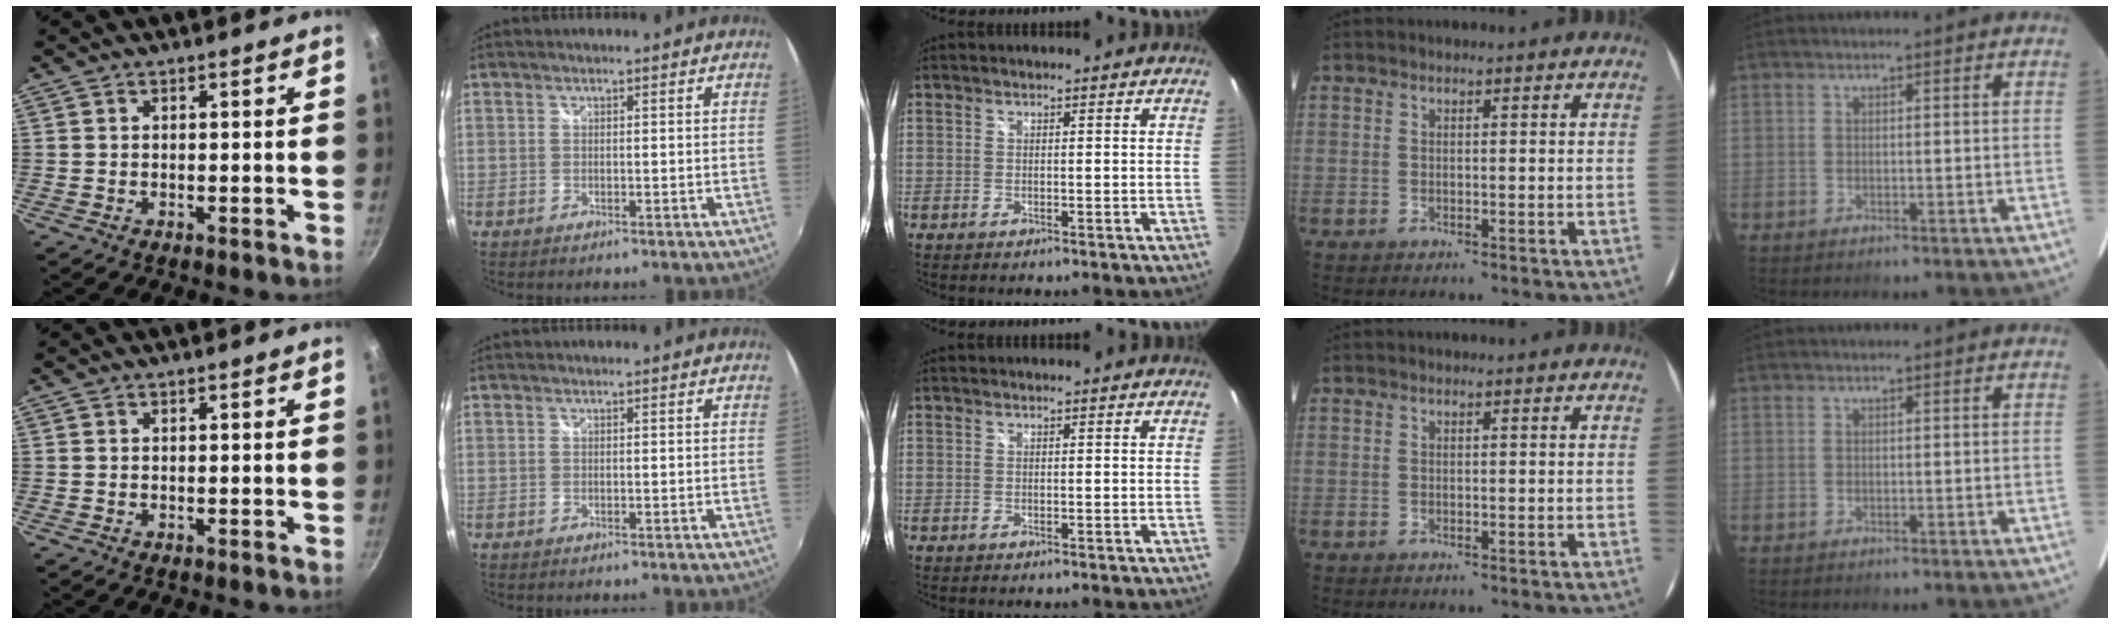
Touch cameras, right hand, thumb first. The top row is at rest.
{}